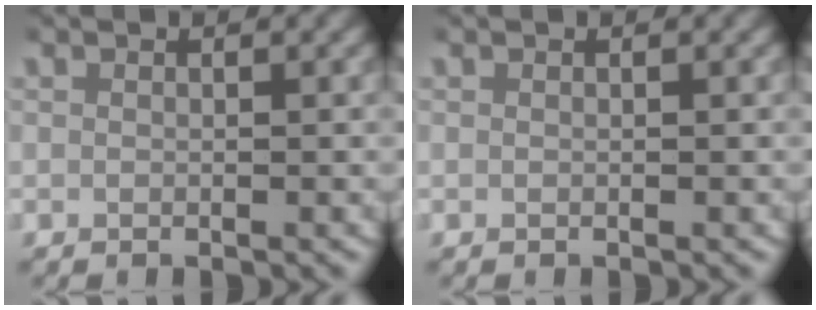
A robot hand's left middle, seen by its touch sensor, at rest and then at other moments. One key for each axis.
{"total": 0.0}